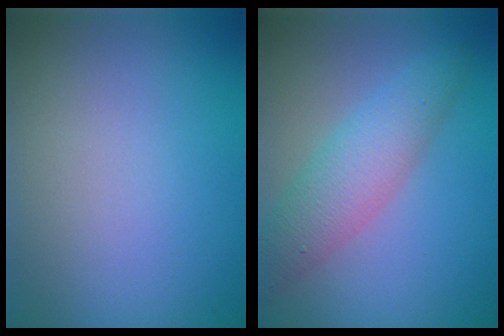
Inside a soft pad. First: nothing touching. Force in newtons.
{"total": 4.6, "press": 4.6, "slide": 0.0}